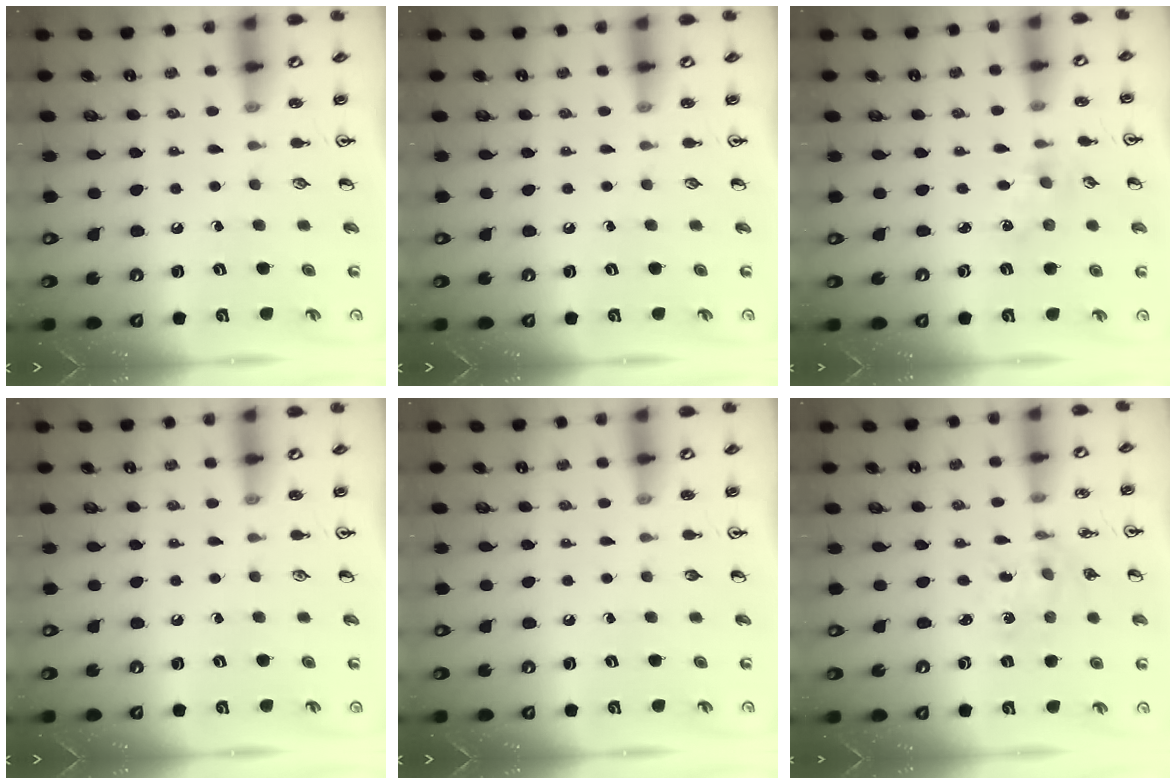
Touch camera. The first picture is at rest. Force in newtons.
{"total": 0.0}
{"total": 0.9, "press": 0.9, "slide": 0.2}
{"total": 0.0}
{"total": 0.0}
{"total": 1.4, "press": 1.4, "slide": 0.2}